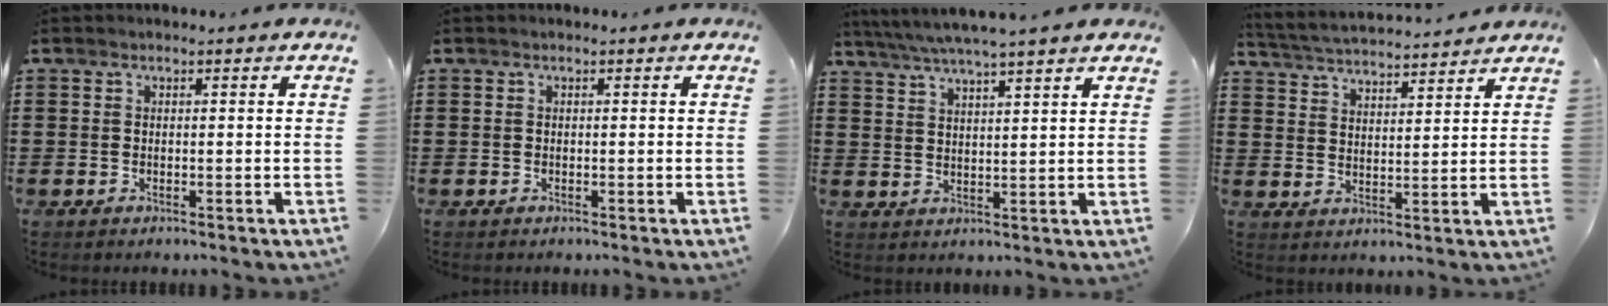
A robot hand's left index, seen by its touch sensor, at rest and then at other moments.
{"total": 0.0}
{"total": 4.6, "force": [4.1, -0.3, 1.9], "torque": [-0.051, -0.016, 0.072]}
{"total": 3.6, "force": [3.6, -0.1, 0.3], "torque": [-0.025, -0.024, 0.059]}